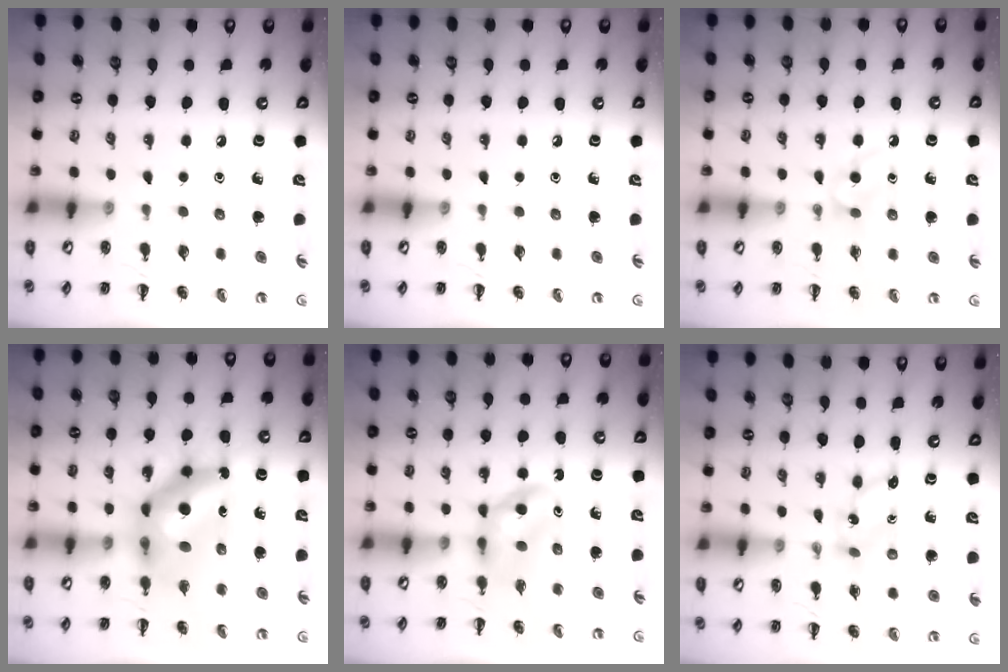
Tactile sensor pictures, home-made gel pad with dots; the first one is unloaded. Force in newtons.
{"total": 0.0}
{"total": 2.7, "press": 2.5, "slide": 1.2}
{"total": 9.6, "press": 9.0, "slide": 3.4}
{"total": 3.2, "press": 3.0, "slide": 1.0}
{"total": 1.8, "press": 1.8, "slide": 0.3}